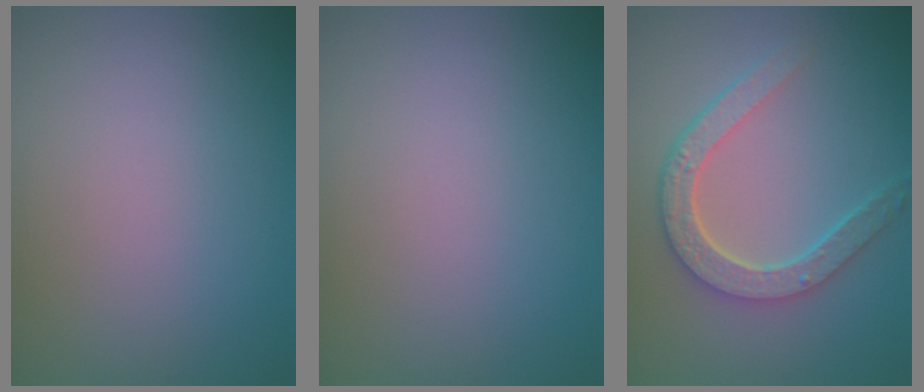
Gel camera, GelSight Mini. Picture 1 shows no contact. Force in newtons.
{"total": 0.0}
{"total": 4.5, "press": 3.5, "slide": 2.8}